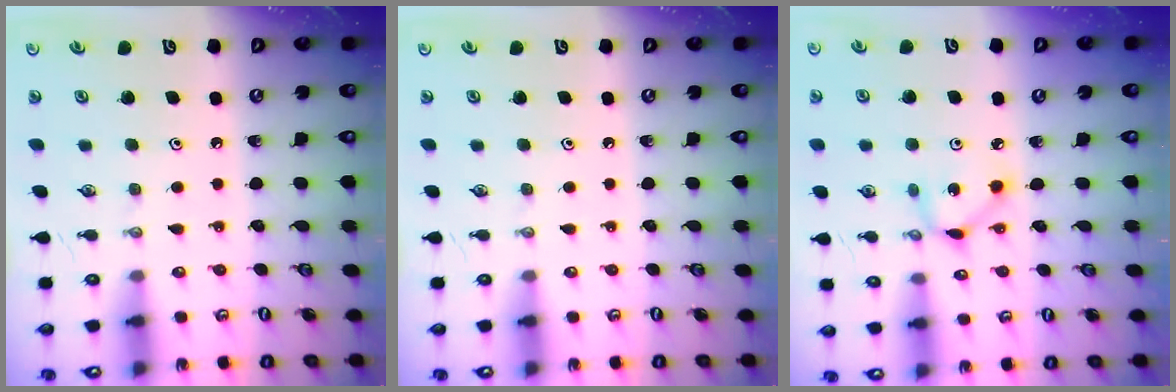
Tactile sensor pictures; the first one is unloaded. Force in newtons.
{"total": 0.0}
{"total": 4.3, "press": 4.3, "slide": 0.2}